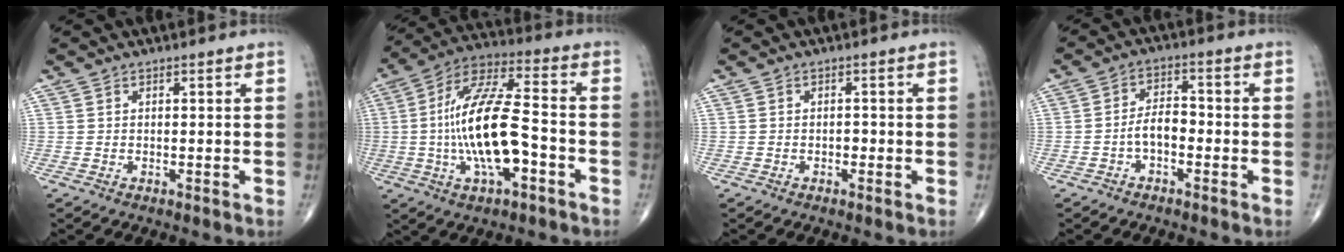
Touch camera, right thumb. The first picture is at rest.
{"total": 18.0, "force": [-3.3, 6.5, 16.4], "torque": [-0.318, 0.036, -0.059]}
{"total": 1.0, "force": [-0.4, 0.7, 0.6], "torque": [-0.007, 0.002, -0.009]}
{"total": 4.9, "force": [-1.7, 2.7, 3.7], "torque": [-0.056, 0.026, -0.036]}